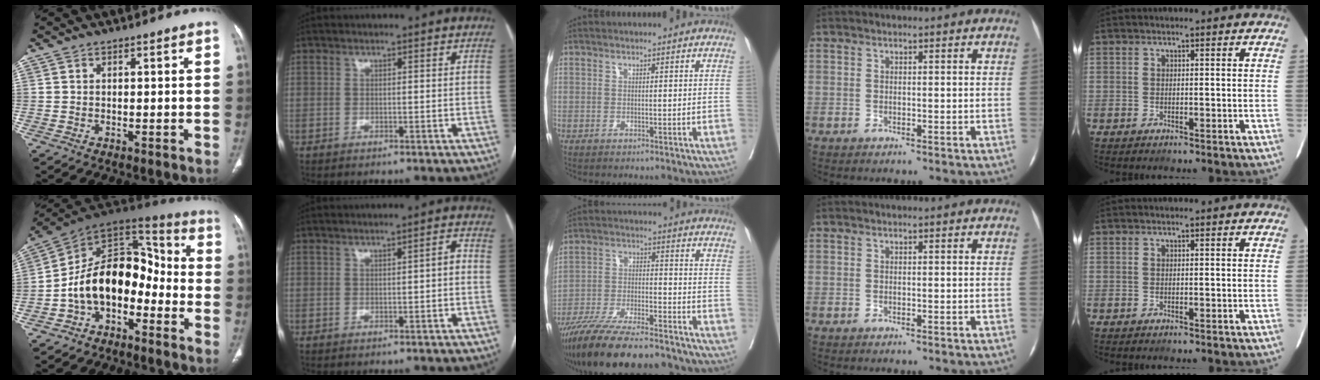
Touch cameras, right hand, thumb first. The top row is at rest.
{"thumb": {"total": 16.3, "force": [-5.2, 10.7, 11.1], "torque": [-0.147, 0.094, -0.098]}, "index": {"total": 1.4, "force": [-0.1, 0.3, 1.4], "torque": [-0.016, 0.004, -0.002]}, "middle": {"total": 18.4, "force": [-15.9, 3.1, 8.7], "torque": [-0.162, -0.018, -0.261]}}